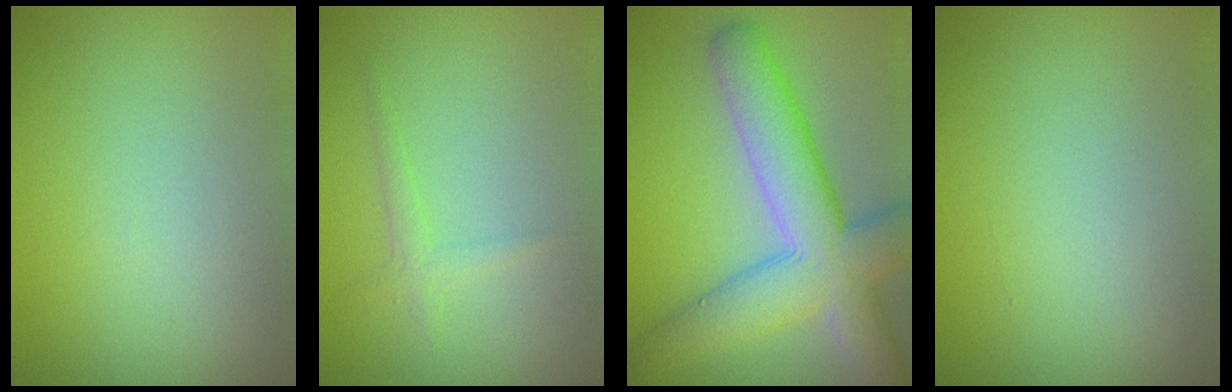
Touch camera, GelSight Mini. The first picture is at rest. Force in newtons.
{"total": 1.2, "press": 1.2, "slide": 0.1}
{"total": 9.2, "press": 9.1, "slide": 0.7}
{"total": 0.0}